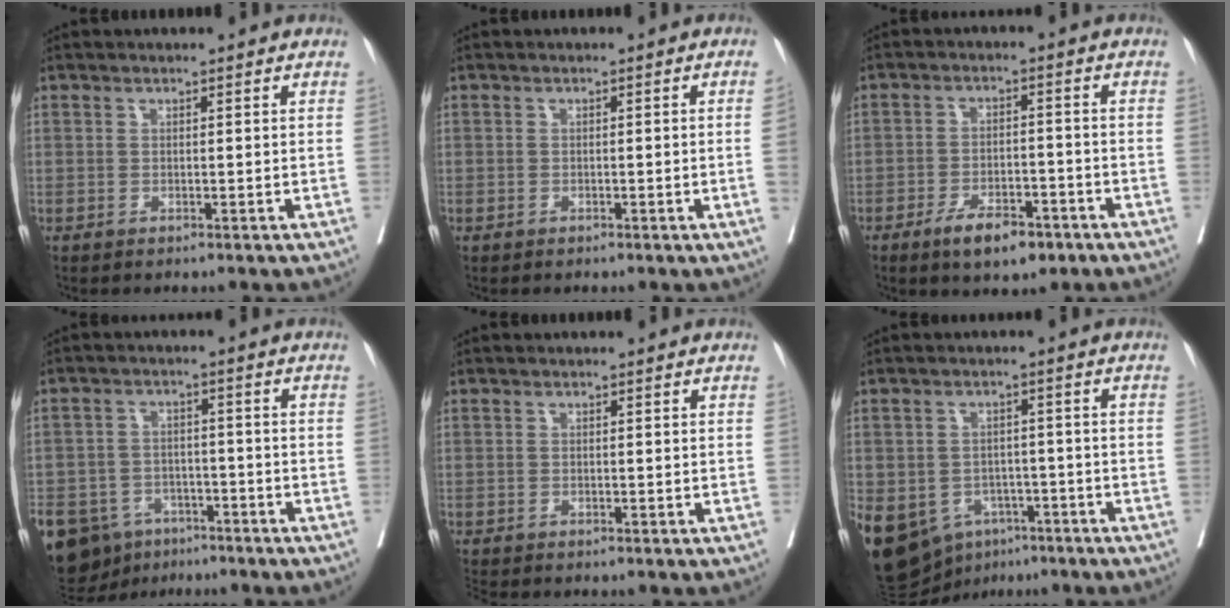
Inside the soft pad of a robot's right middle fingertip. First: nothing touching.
{"total": 1.3, "force": [-0.3, -0.2, 1.3], "torque": [-0.021, 0.006, -0.003]}
{"total": 7.0, "force": [-4.5, 2.7, 4.7], "torque": [-0.078, -0.001, -0.068]}
{"total": 18.0, "force": [-10.9, 12.2, 7.4], "torque": [-0.207, -0.004, -0.155]}
{"total": 1.0, "force": [-1.0, 0.1, 0.1], "torque": [-0.006, -0.004, -0.021]}
{"total": 21.4, "force": [-10.2, 16.0, 9.9], "torque": [-0.292, -0.010, -0.137]}